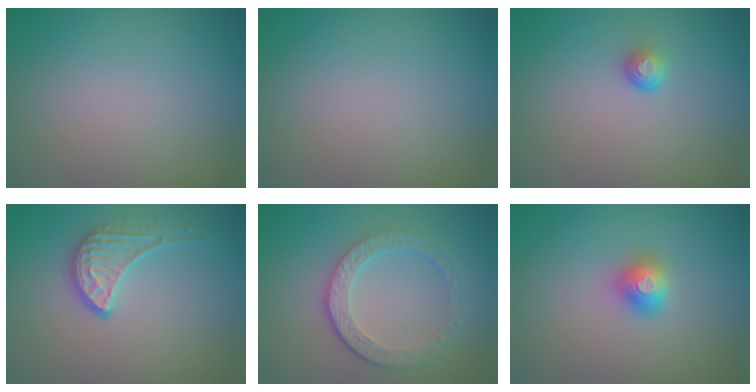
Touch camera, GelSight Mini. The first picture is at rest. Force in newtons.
{"total": 0.0}
{"total": 1.5, "press": 1.0, "slide": 1.1}
{"total": 2.7, "press": 2.2, "slide": 1.6}
{"total": 4.8, "press": 3.4, "slide": 3.4}
{"total": 2.0, "press": 2.0, "slide": 0.1}